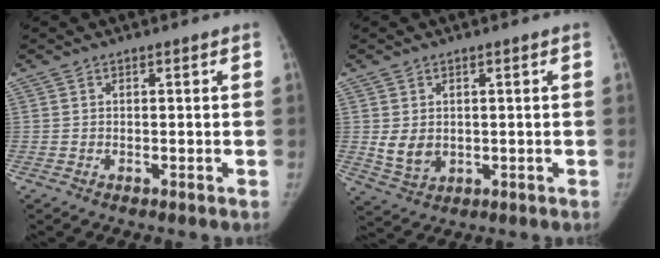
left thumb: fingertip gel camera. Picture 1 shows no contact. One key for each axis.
{"total": 4.5, "fx": 0.3, "fy": 3.5, "fz": 2.8, "tx": -0.039, "ty": -0.012, "tz": 0.021}